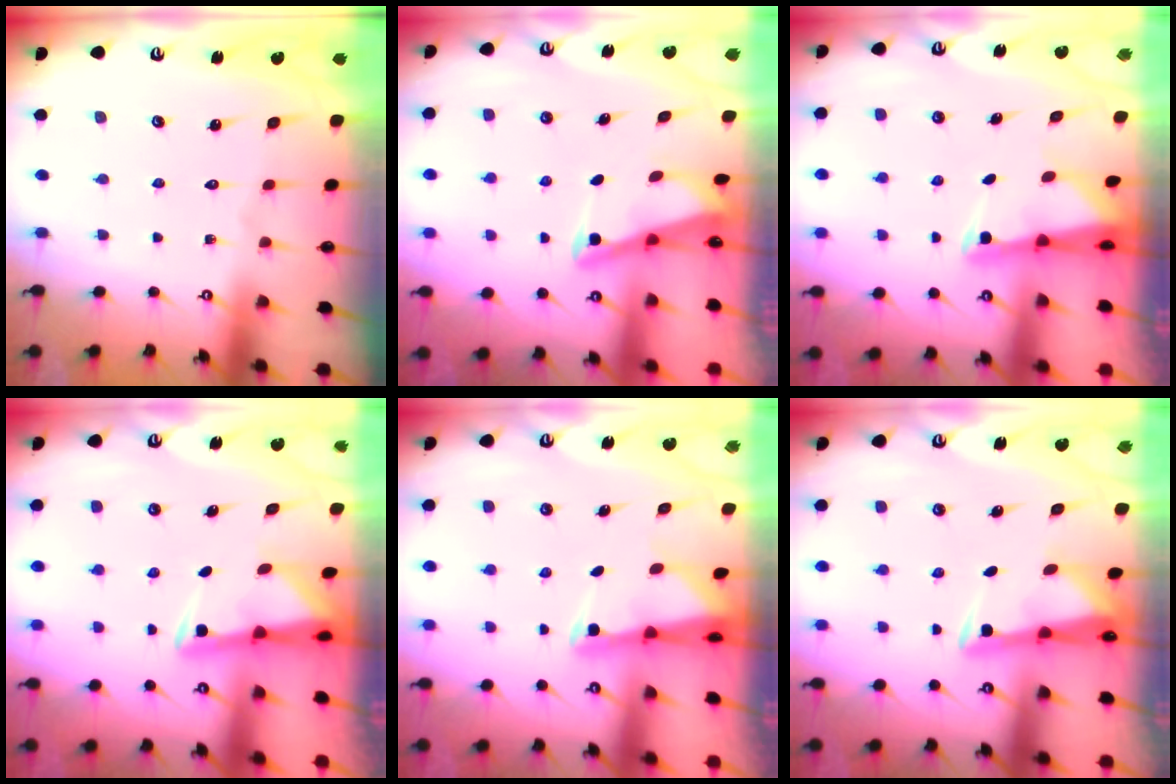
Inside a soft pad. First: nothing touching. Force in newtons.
{"total": 2.8, "press": 2.8, "slide": 0.3}
{"total": 2.6, "press": 2.6, "slide": 0.5}
{"total": 3.0, "press": 3.0, "slide": 0.6}
{"total": 2.6, "press": 2.6, "slide": 0.5}
{"total": 3.4, "press": 3.3, "slide": 0.9}